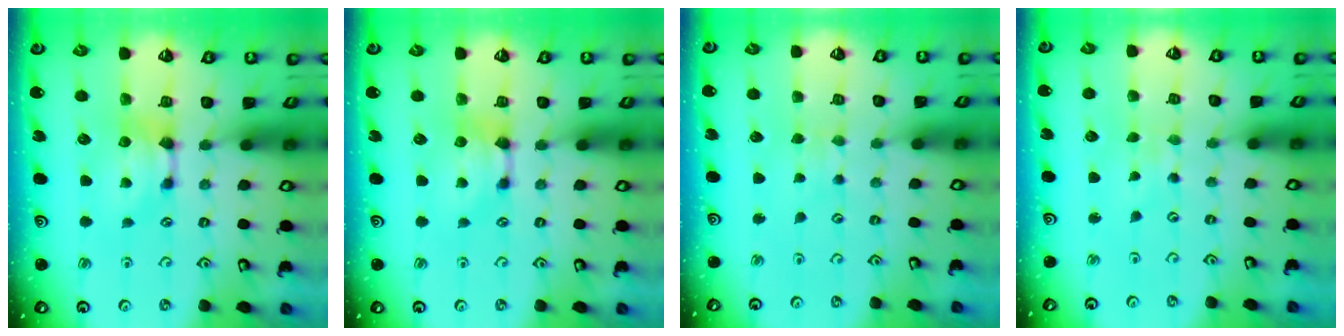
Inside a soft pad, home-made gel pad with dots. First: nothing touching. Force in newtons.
{"total": 0.0}
{"total": 3.7, "press": 3.7, "slide": 0.1}
{"total": 3.9, "press": 3.8, "slide": 0.3}